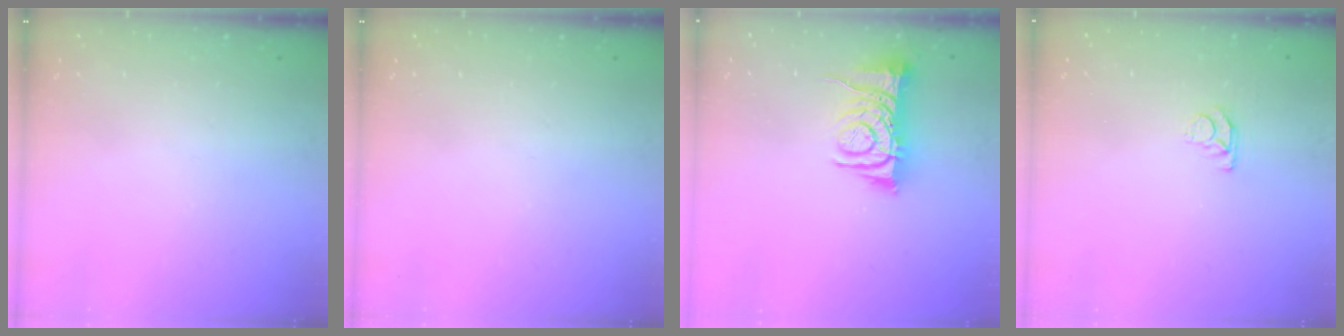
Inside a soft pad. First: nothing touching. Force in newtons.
{"total": 0.0}
{"total": 8.8, "press": 8.8, "slide": 0.3}
{"total": 4.6, "press": 4.6, "slide": 0.3}